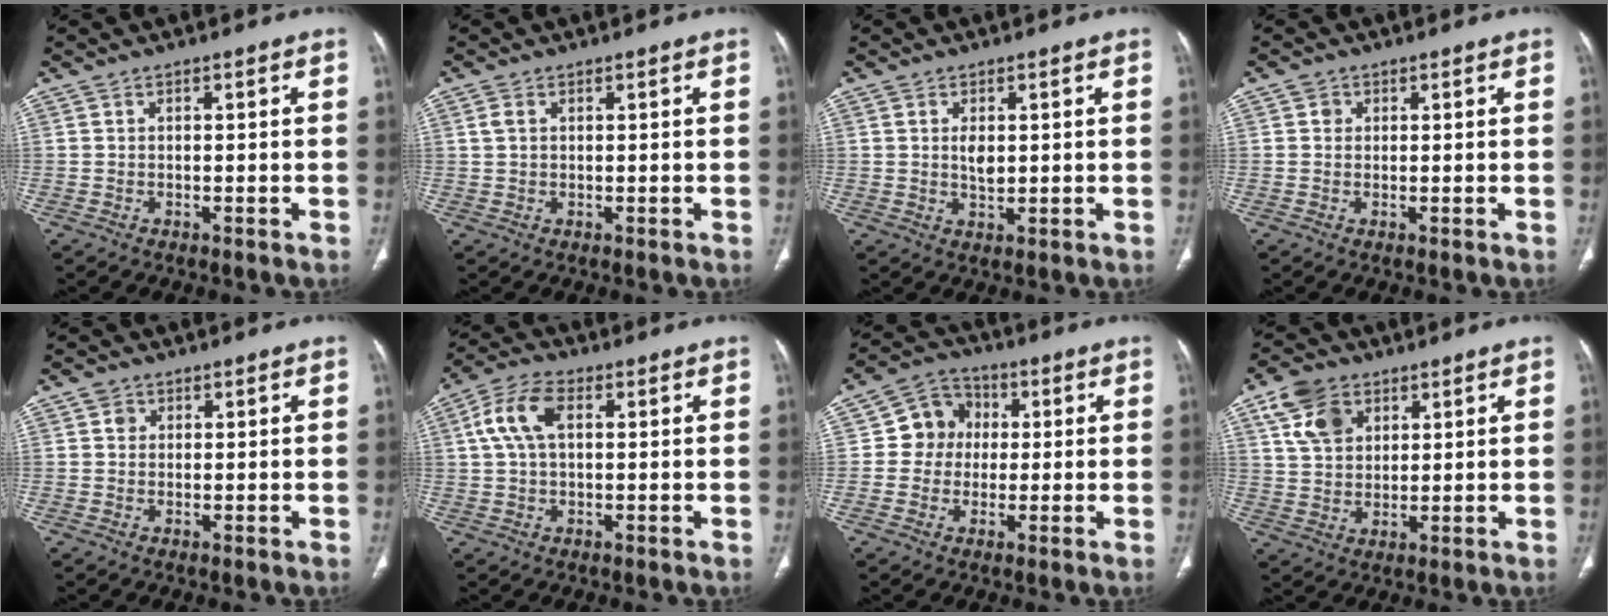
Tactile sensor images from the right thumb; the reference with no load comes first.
{"total": 1.6, "force": [0.6, 1.0, 1.1], "torque": [-0.032, 0.007, 0.017]}
{"total": 3.0, "force": [0.6, 1.6, 2.5], "torque": [-0.039, -0.006, 0.013]}
{"total": 1.3, "force": [0.3, 1.2, 0.3], "torque": [0.002, 0.001, 0.003]}
{"total": 1.7, "force": [0.5, 1.5, 0.5], "torque": [-0.001, 0.000, 0.005]}
{"total": 8.4, "force": [2.0, 4.7, 6.6], "torque": [-0.142, 0.021, 0.036]}
{"total": 8.1, "force": [0.7, 7.5, 3.0], "torque": [-0.012, 0.014, -0.001]}
{"total": 9.1, "force": [4.3, 6.4, 4.9], "torque": [-0.073, -0.008, 0.084]}